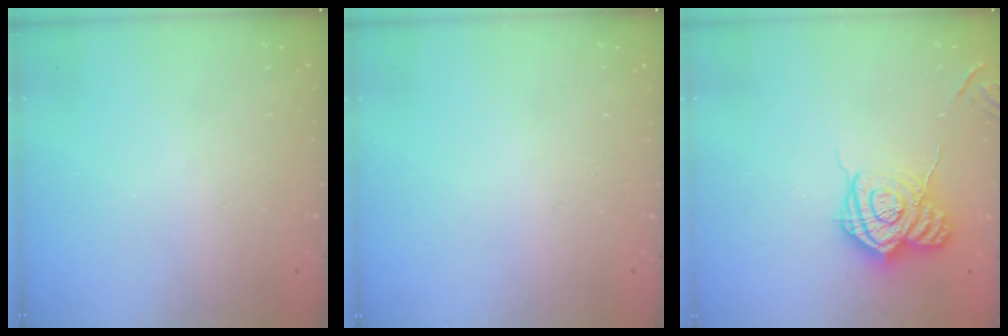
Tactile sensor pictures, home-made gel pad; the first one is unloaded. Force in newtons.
{"total": 0.0}
{"total": 15.8, "press": 15.8, "slide": 0.8}